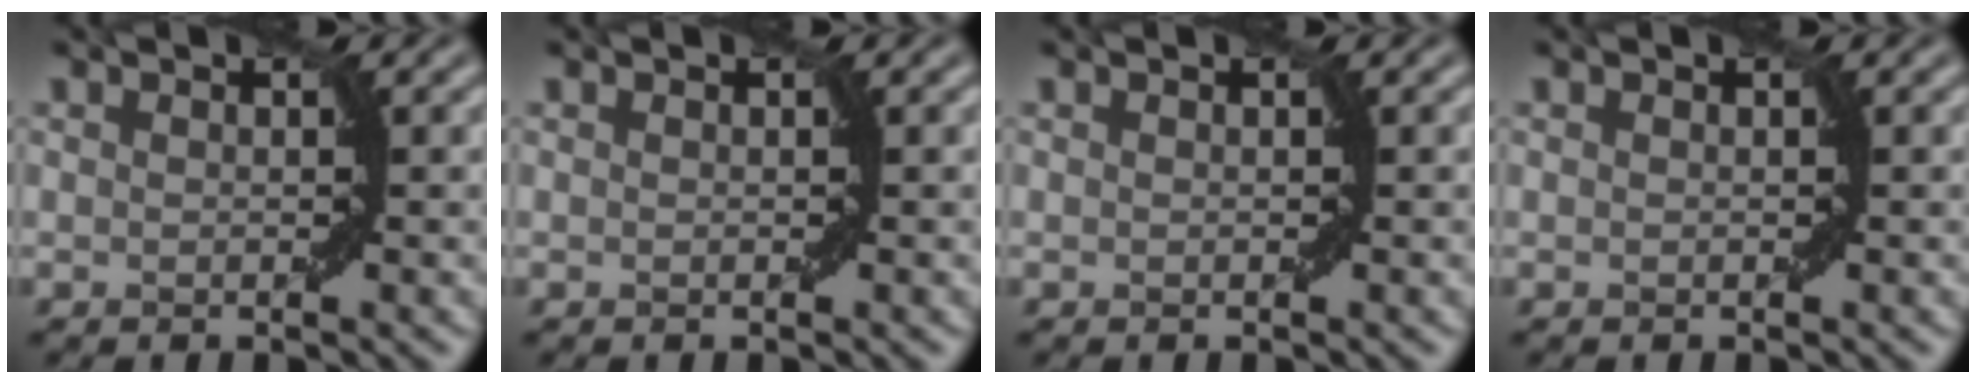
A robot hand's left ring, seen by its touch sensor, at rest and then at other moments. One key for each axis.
{"total": 0.0}
{"total": 0.0}
{"total": 0.0}